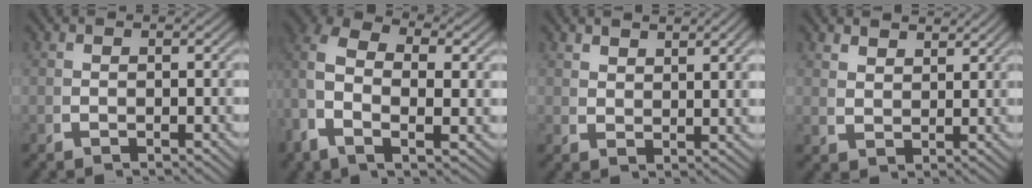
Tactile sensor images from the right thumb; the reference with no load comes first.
{"total": 6.9, "force": [1.1, 3.9, 5.7], "torque": [-0.143, -0.022, 0.021]}
{"total": 2.2, "force": [2.1, 0.0, 0.7], "torque": [-0.004, 0.003, 0.049]}
{"total": 3.1, "force": [2.9, 0.8, 0.7], "torque": [-0.006, 0.001, 0.061]}